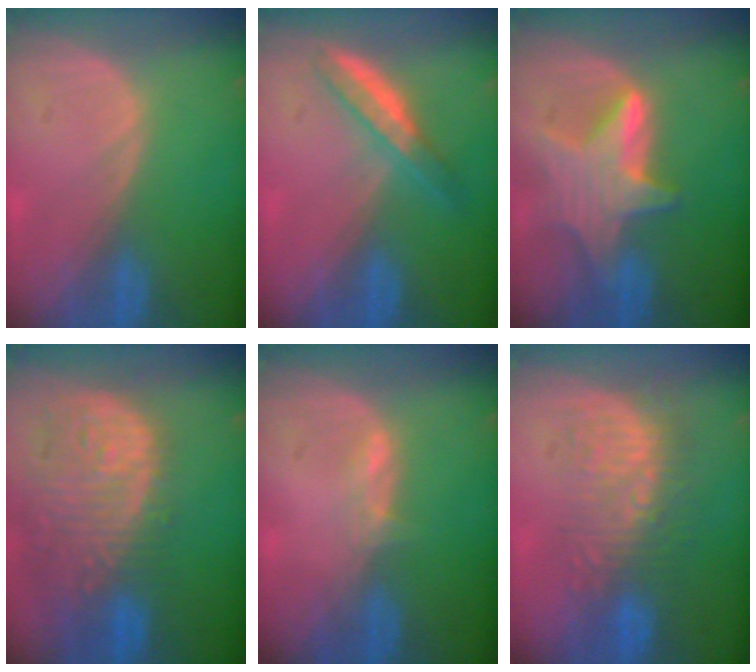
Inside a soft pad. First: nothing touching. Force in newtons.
{"total": 5.3, "press": 4.7, "slide": 2.4}
{"total": 7.7, "press": 7.7, "slide": 0.4}
{"total": 14.1, "press": 11.6, "slide": 8.1}
{"total": 1.6, "press": 1.5, "slide": 0.6}
{"total": 9.0, "press": 8.6, "slide": 2.5}